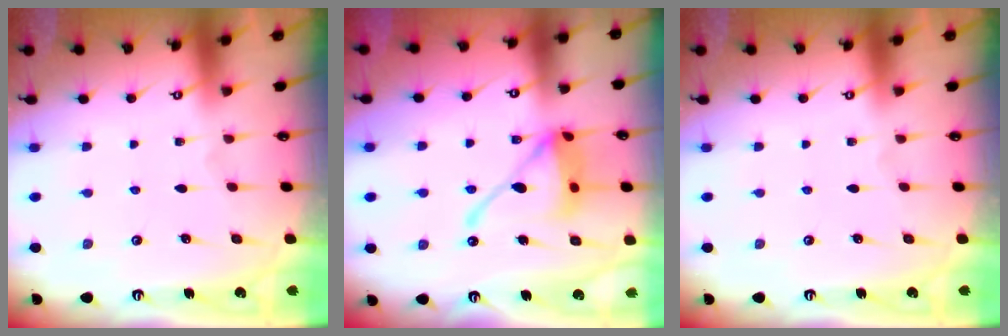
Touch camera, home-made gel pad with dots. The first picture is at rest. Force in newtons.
{"total": 15.0, "press": 14.9, "slide": 1.7}
{"total": 0.0}